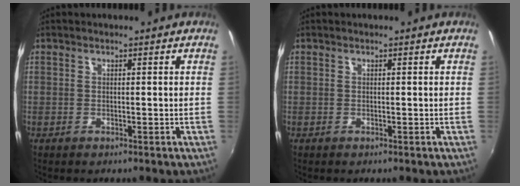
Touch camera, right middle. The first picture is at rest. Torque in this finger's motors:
{"motor_torque": [0.14, 0.01, 0.01, 0.00]}